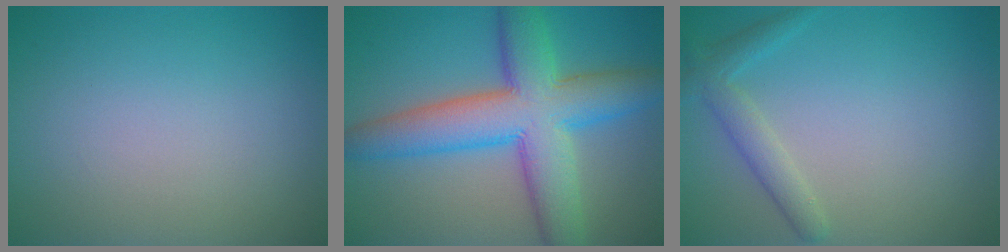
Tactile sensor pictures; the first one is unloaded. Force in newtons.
{"total": 10.0, "press": 10.0, "slide": 0.4}
{"total": 2.3, "press": 2.3, "slide": 0.1}